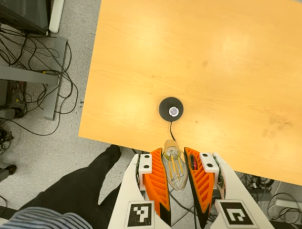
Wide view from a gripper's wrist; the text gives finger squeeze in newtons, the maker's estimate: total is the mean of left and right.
{"total": 23.6, "left": 25.9, "right": 21.2}